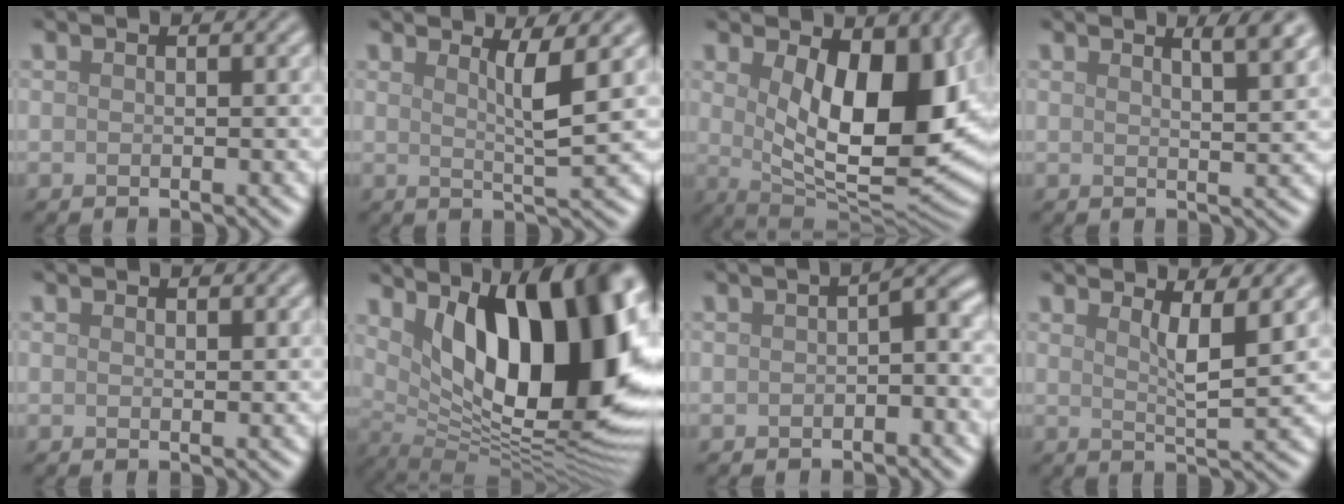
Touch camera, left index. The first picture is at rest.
{"total": 3.3, "force": [1.5, 0.5, 2.9], "torque": [-0.042, -0.004, 0.025]}
{"total": 12.0, "force": [2.4, 5.8, 10.2], "torque": [-0.140, -0.020, 0.048]}
{"total": 3.4, "force": [2.3, 0.8, 2.3], "torque": [-0.017, 0.008, 0.023]}
{"total": 0.6, "force": [0.5, 0.2, 0.3], "torque": [-0.004, -0.003, 0.010]}
{"total": 17.2, "force": [4.8, 7.3, 14.8], "torque": [-0.179, 0.004, 0.075]}
{"total": 2.5, "force": [-0.3, 1.1, 2.2], "torque": [-0.027, 0.006, -0.008]}
{"total": 3.5, "force": [1.7, 0.7, 2.9], "torque": [-0.042, -0.005, 0.029]}